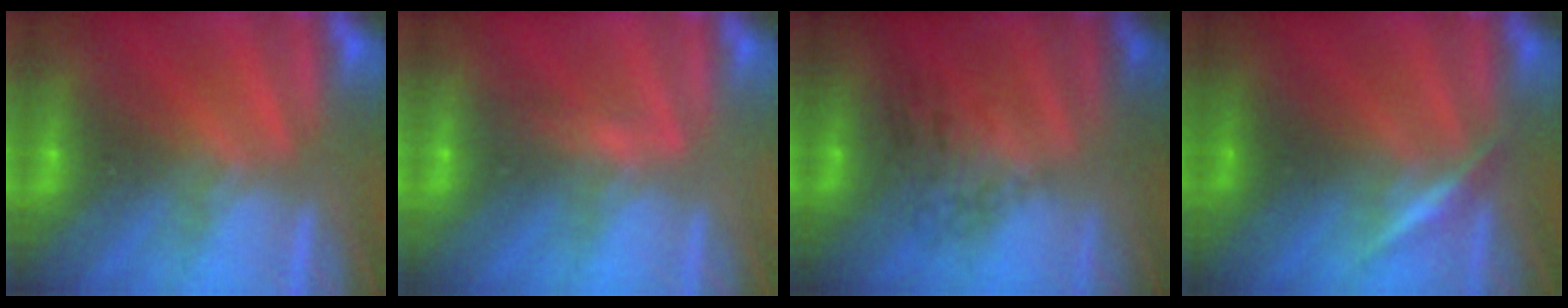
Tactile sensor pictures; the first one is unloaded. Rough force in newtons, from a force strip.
{"total": 3.4}
{"total": 2.6}
{"total": 3.0}